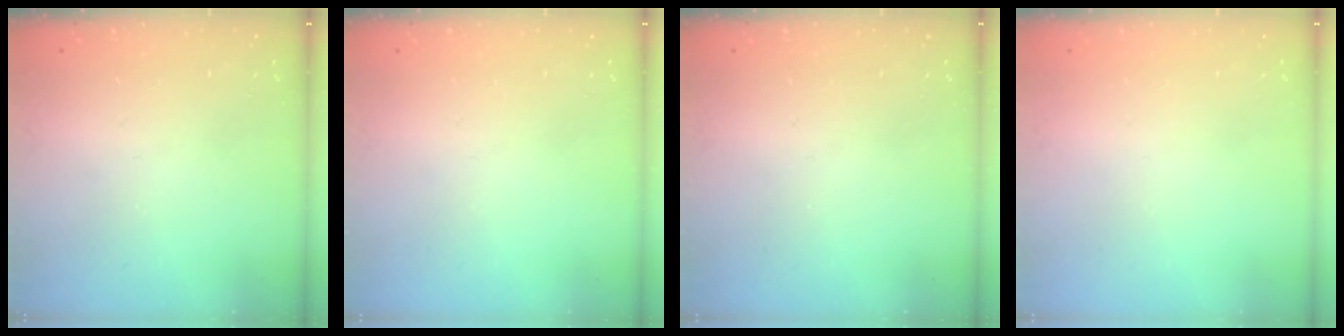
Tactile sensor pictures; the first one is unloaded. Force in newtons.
{"total": 0.0}
{"total": 0.0}
{"total": 0.0}